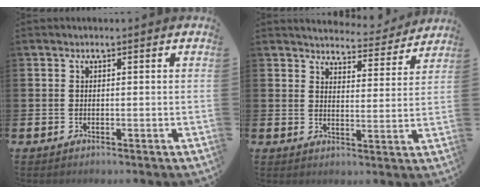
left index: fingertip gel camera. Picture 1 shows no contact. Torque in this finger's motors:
{"motor_torque": [0.95, -1.18, 0.35, 0.01]}